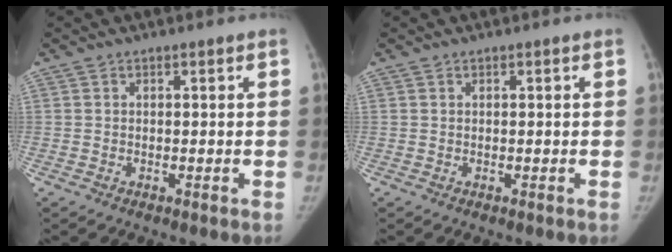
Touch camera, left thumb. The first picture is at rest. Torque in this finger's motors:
{"motor_torque": [0.00, 0.00, 0.27, -0.24, 0.00]}